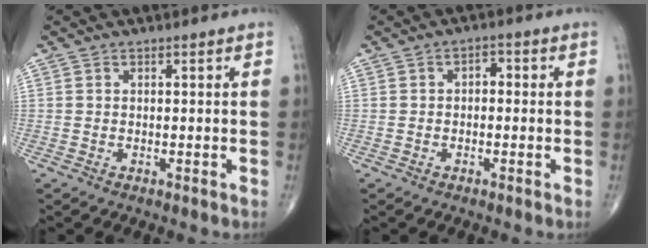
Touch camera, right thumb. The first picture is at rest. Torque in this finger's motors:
{"motor_torque": [-0.01, 0.06, 0.00, -0.01, 0.00]}